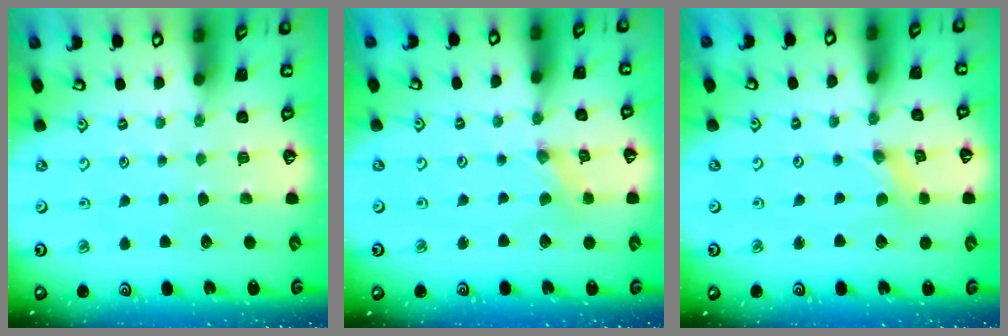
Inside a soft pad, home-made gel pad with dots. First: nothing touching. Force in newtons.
{"total": 0.0}
{"total": 0.0}